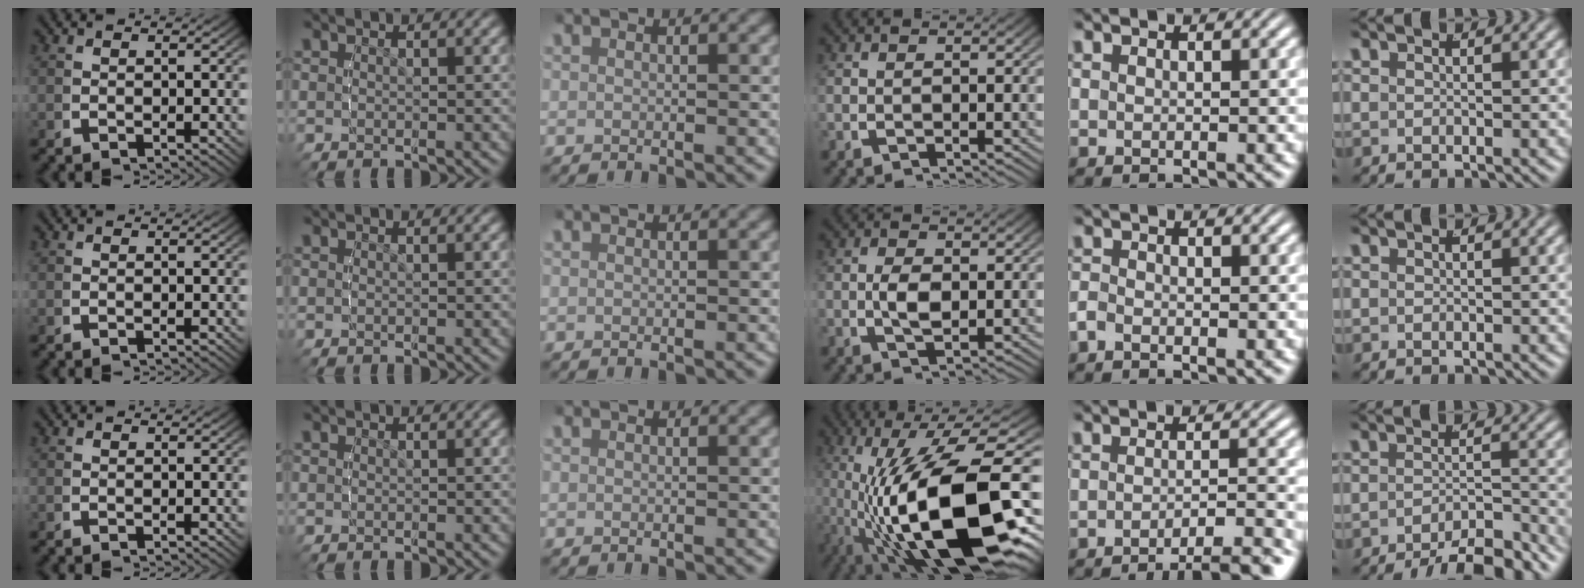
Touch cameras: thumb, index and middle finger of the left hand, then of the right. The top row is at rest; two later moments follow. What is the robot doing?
{"motion": "lift_and_place", "object": "glue stick"}